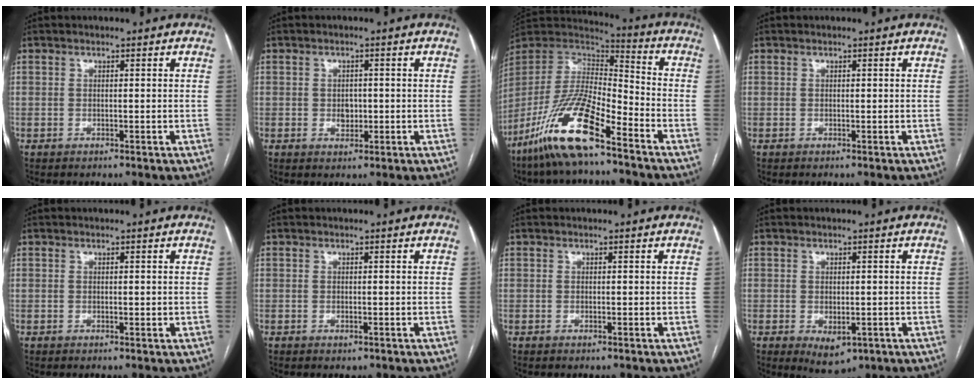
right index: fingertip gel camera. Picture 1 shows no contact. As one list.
[{"total": 2.3, "force": [-0.2, 1.7, 1.5], "torque": [-0.022, 0.002, 0.000]}, {"total": 16.6, "force": [-10.7, 3.4, 12.3], "torque": [-0.255, -0.009, -0.203]}, {"total": 0.0}, {"total": 0.5, "force": [0.0, 0.2, 0.5], "torque": [-0.007, 0.000, 0.001]}, {"total": 0.6, "force": [-0.2, 0.3, 0.4], "torque": [-0.006, -0.002, 0.000]}, {"total": 0.0}, {"total": 4.5, "force": [-1.6, 2.4, 3.4], "torque": [-0.047, -0.007, -0.009]}]